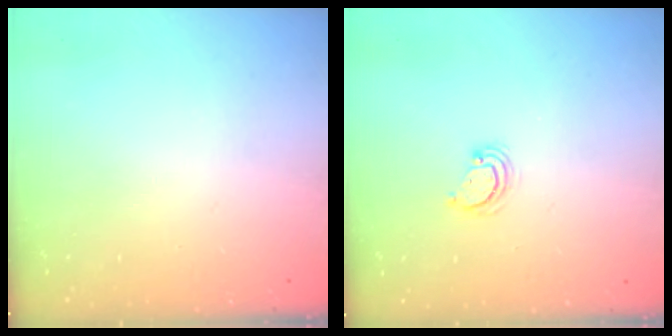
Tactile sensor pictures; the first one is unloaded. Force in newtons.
{"total": 3.2, "press": 3.2, "slide": 0.3}